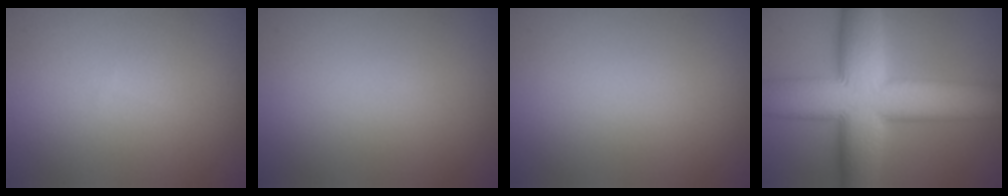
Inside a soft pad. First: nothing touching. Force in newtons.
{"total": 0.0}
{"total": 0.0}
{"total": 14.2, "press": 14.2, "slide": 0.2}